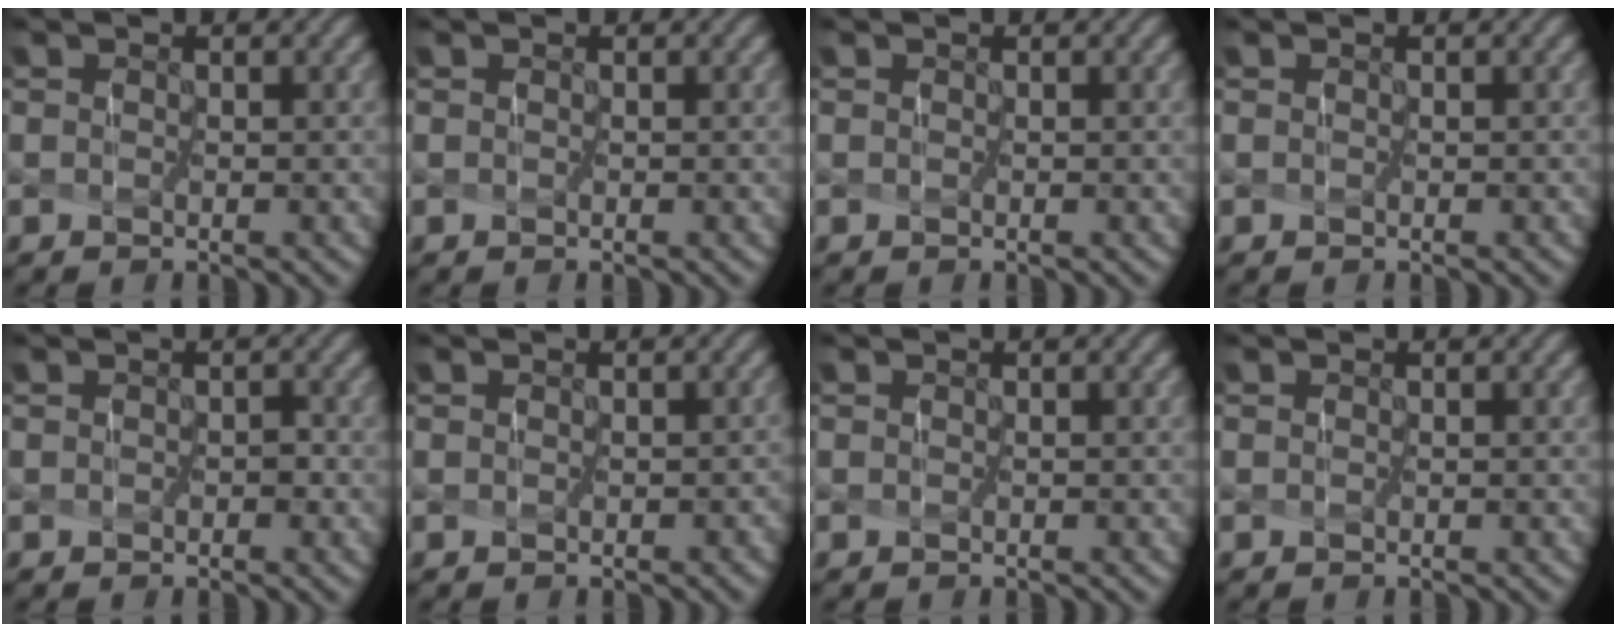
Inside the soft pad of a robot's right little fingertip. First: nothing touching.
{"total": 0.0}
{"total": 0.0}
{"total": 0.0}
{"total": 0.9, "force": [-0.5, 0.5, 0.5], "torque": [-0.002, -0.004, -0.004]}
{"total": 1.3, "force": [-0.4, 1.0, 0.8], "torque": [0.002, 0.000, -0.006]}
{"total": 0.0}
{"total": 0.0}